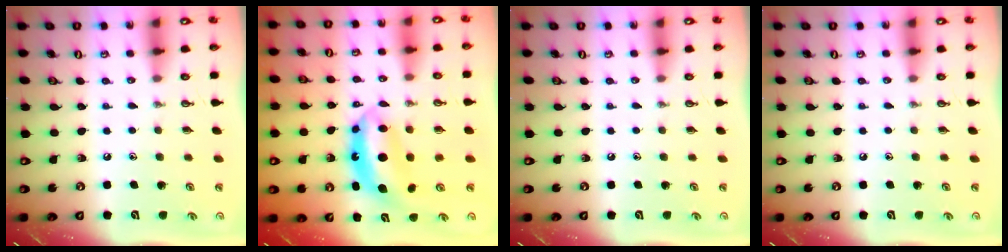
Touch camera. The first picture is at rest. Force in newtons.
{"total": 7.7, "press": 7.6, "slide": 0.6}
{"total": 0.0}
{"total": 0.0}